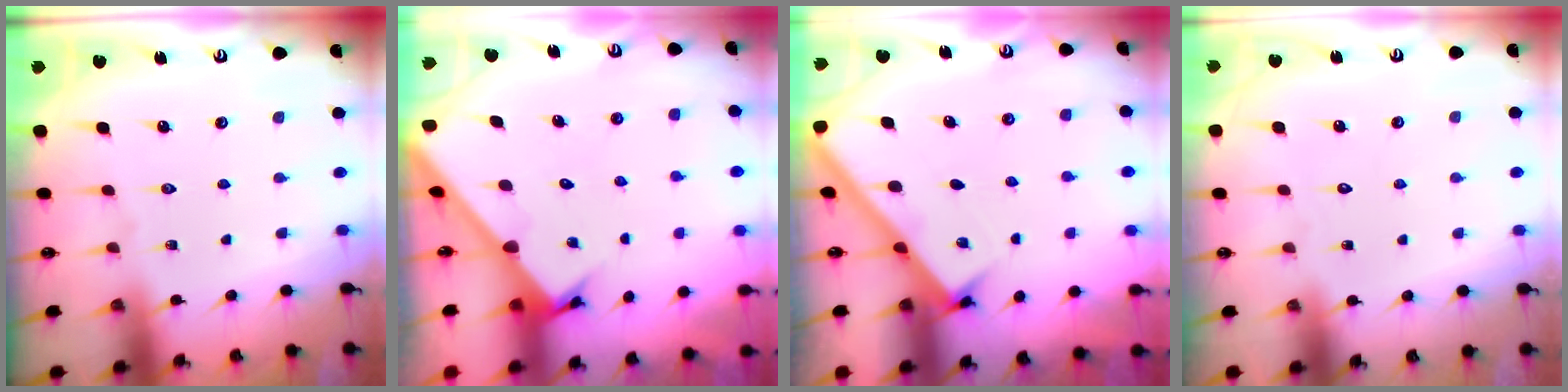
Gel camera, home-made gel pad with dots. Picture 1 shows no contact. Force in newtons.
{"total": 2.4, "press": 2.4, "slide": 0.2}
{"total": 2.7, "press": 2.7, "slide": 0.3}
{"total": 1.5, "press": 1.5, "slide": 0.0}